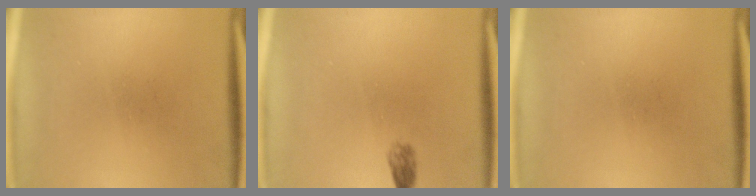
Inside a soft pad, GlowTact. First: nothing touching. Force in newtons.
{"total": 1.5}
{"total": 0.0}